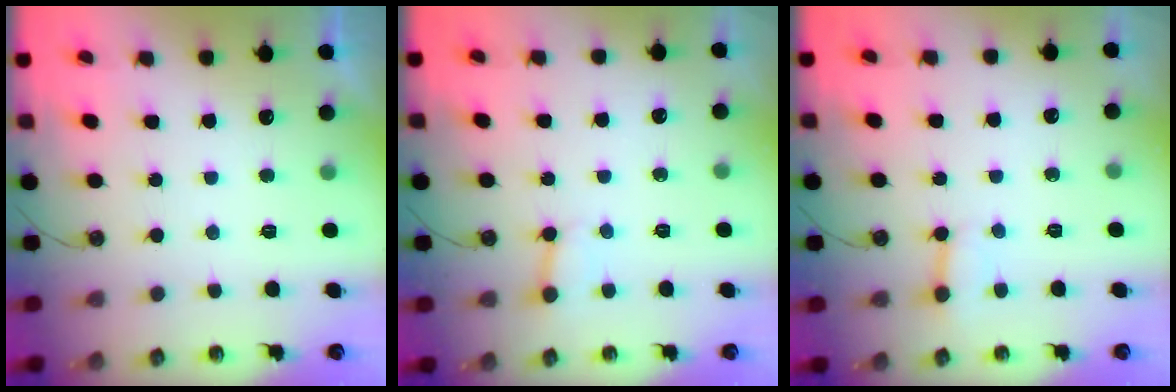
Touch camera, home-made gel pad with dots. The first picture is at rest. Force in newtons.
{"total": 6.1, "press": 6.1, "slide": 0.5}
{"total": 3.0, "press": 3.0, "slide": 0.2}